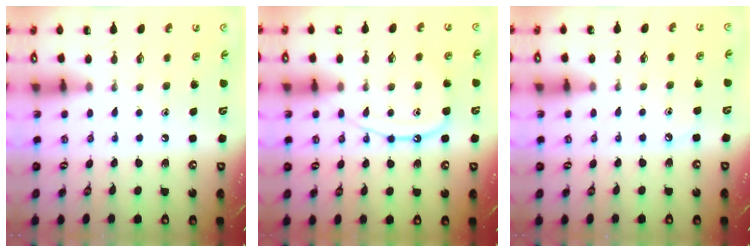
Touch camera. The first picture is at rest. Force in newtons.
{"total": 11.7, "press": 11.7, "slide": 1.1}
{"total": 2.4, "press": 2.4, "slide": 0.3}